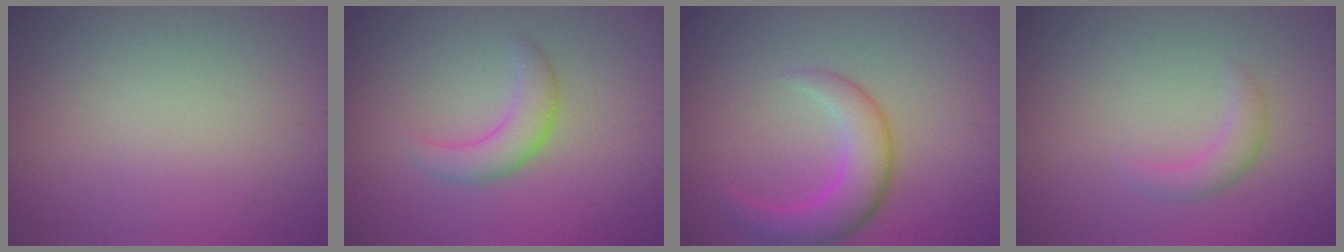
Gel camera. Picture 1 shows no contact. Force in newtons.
{"total": 2.8, "press": 2.8, "slide": 0.2}
{"total": 4.6, "press": 4.6, "slide": 0.2}
{"total": 1.7, "press": 1.7, "slide": 0.2}